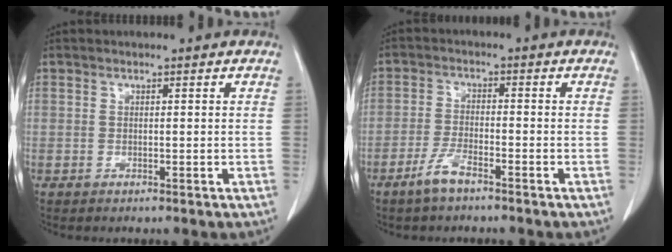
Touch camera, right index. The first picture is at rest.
{"total": 4.0, "force": [-3.0, 0.6, 2.6], "torque": [-0.057, -0.003, -0.058]}